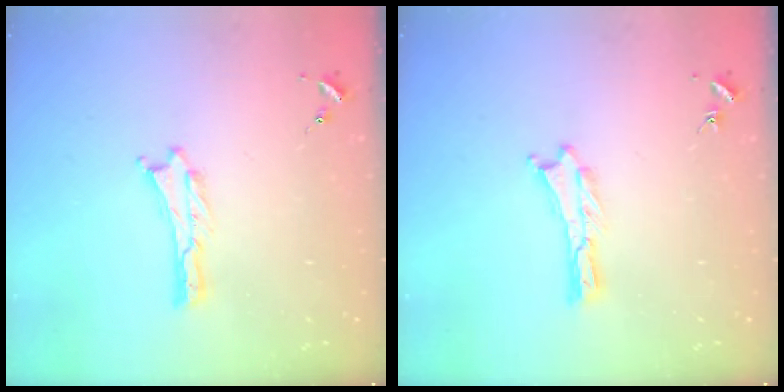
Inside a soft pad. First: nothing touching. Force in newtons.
{"total": 0.0}